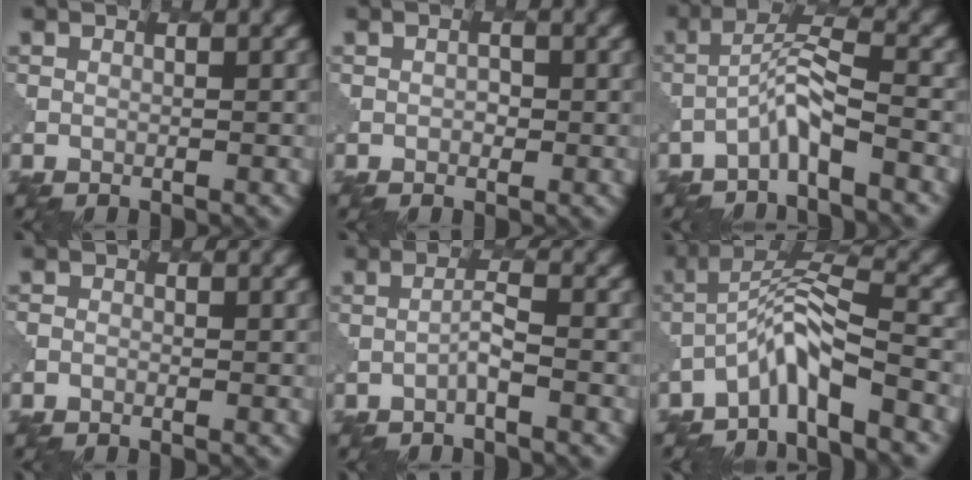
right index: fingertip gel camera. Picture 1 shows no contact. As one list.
[{"total": 0.8, "force": [0.1, 0.6, 0.4], "torque": [-0.006, 0.000, 0.004]}, {"total": 3.3, "force": [-2.1, 0.3, 2.5], "torque": [-0.048, 0.014, -0.046]}, {"total": 0.5, "force": [-0.3, 0.4, 0.0], "torque": [0.000, -0.002, -0.009]}, {"total": 1.2, "force": [-0.6, -0.1, 1.0], "torque": [-0.018, 0.010, -0.015]}, {"total": 5.0, "force": [-3.3, 0.8, 3.6], "torque": [-0.063, 0.012, -0.068]}]